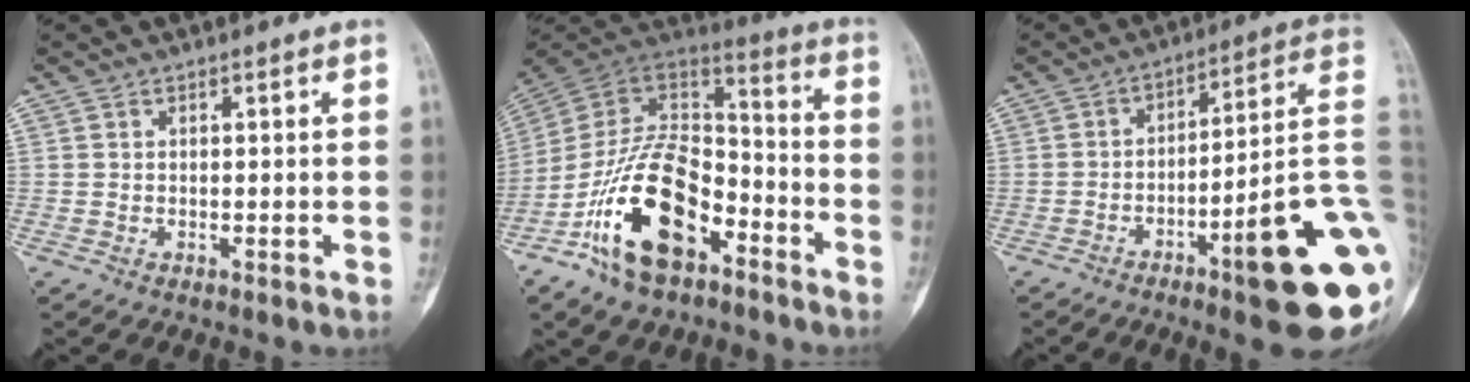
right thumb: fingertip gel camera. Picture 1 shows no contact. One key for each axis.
{"total": 21.0, "fx": -10.1, "fy": 11.3, "fz": 14.6, "tx": -0.250, "ty": 0.084, "tz": -0.181}
{"total": 18.9, "fx": -6.4, "fy": 2.7, "fz": 17.6, "tx": -0.192, "ty": 0.029, "tz": -0.089}